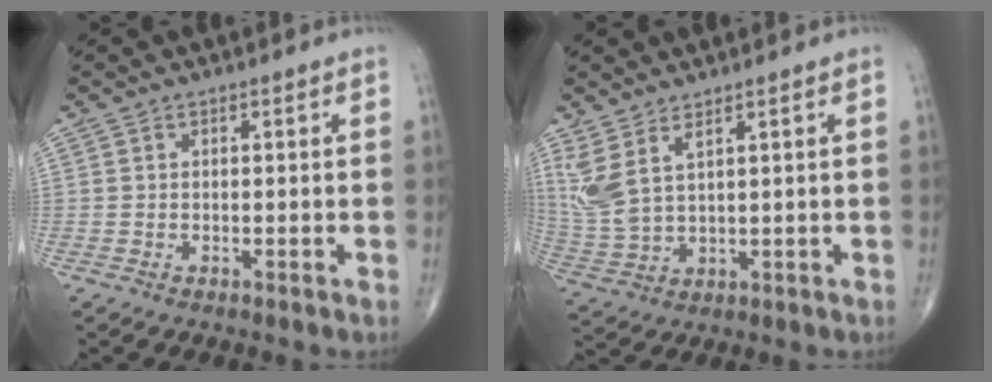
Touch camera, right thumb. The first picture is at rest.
{"total": 7.6, "force": [4.1, 2.7, 5.8], "torque": [-0.143, -0.019, 0.097]}